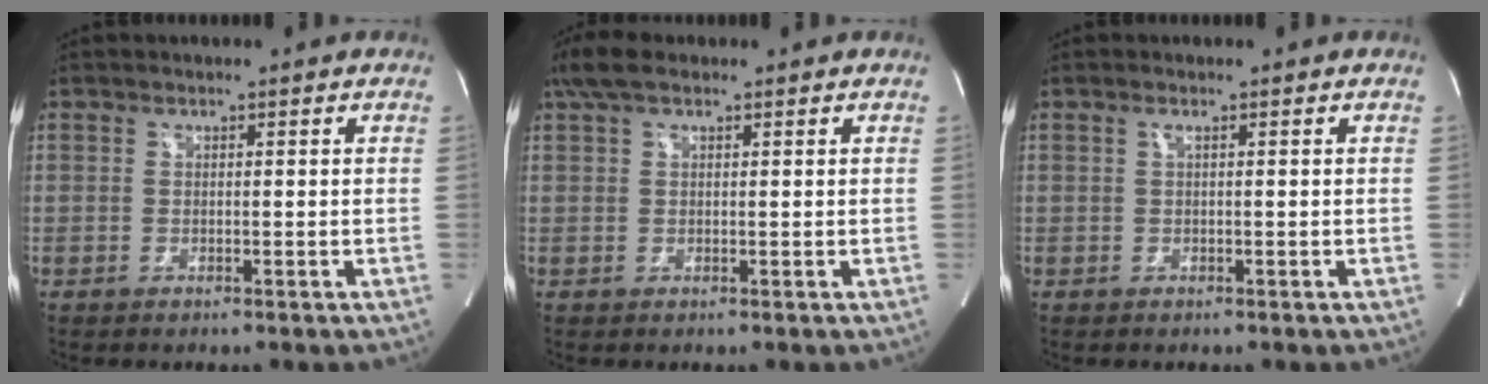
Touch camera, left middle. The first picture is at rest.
{"total": 4.1, "force": [2.8, 1.5, 2.7], "torque": [-0.068, 0.031, 0.057]}
{"total": 0.6, "force": [0.2, -0.1, 0.5], "torque": [-0.012, 0.002, 0.004]}